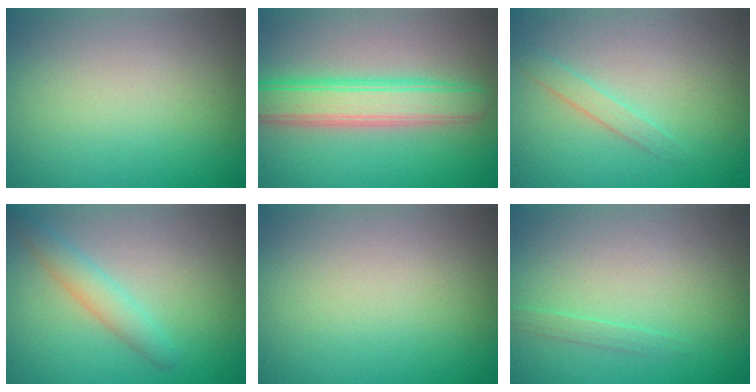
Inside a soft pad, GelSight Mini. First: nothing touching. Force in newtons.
{"total": 5.5, "press": 5.5, "slide": 0.3}
{"total": 1.2, "press": 1.2, "slide": 0.0}
{"total": 2.4, "press": 2.4, "slide": 0.2}
{"total": 0.0}
{"total": 0.7, "press": 0.7, "slide": 0.1}